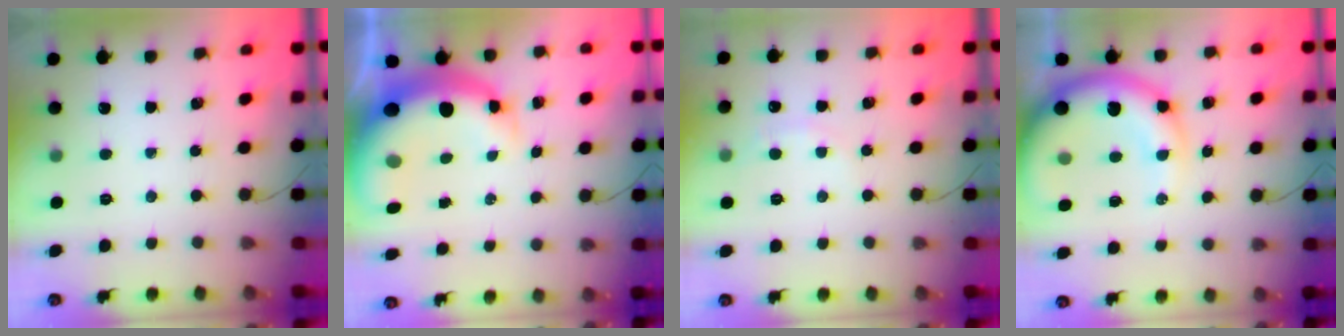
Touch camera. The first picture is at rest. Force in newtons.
{"total": 11.9, "press": 11.4, "slide": 3.2}
{"total": 3.6, "press": 3.4, "slide": 1.2}
{"total": 14.4, "press": 14.1, "slide": 3.1}